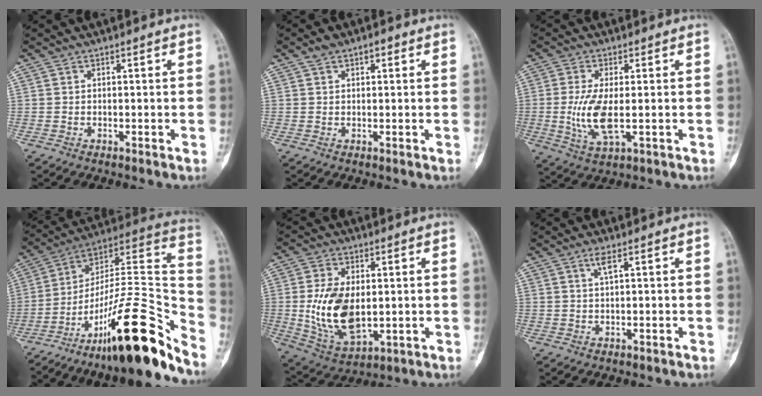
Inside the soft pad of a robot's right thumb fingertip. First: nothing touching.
{"total": 3.4, "force": [1.7, 1.8, 2.3], "torque": [-0.031, 0.008, 0.025]}
{"total": 7.9, "force": [-0.7, 2.9, 7.4], "torque": [-0.161, -0.012, -0.008]}
{"total": 28.7, "force": [-19.0, 6.1, 20.7], "torque": [-0.259, 0.118, -0.306]}
{"total": 13.9, "force": [-0.1, 8.2, 11.3], "torque": [-0.205, -0.009, 0.015]}
{"total": 1.7, "force": [0.5, 0.1, 1.6], "torque": [-0.040, 0.007, 0.011]}